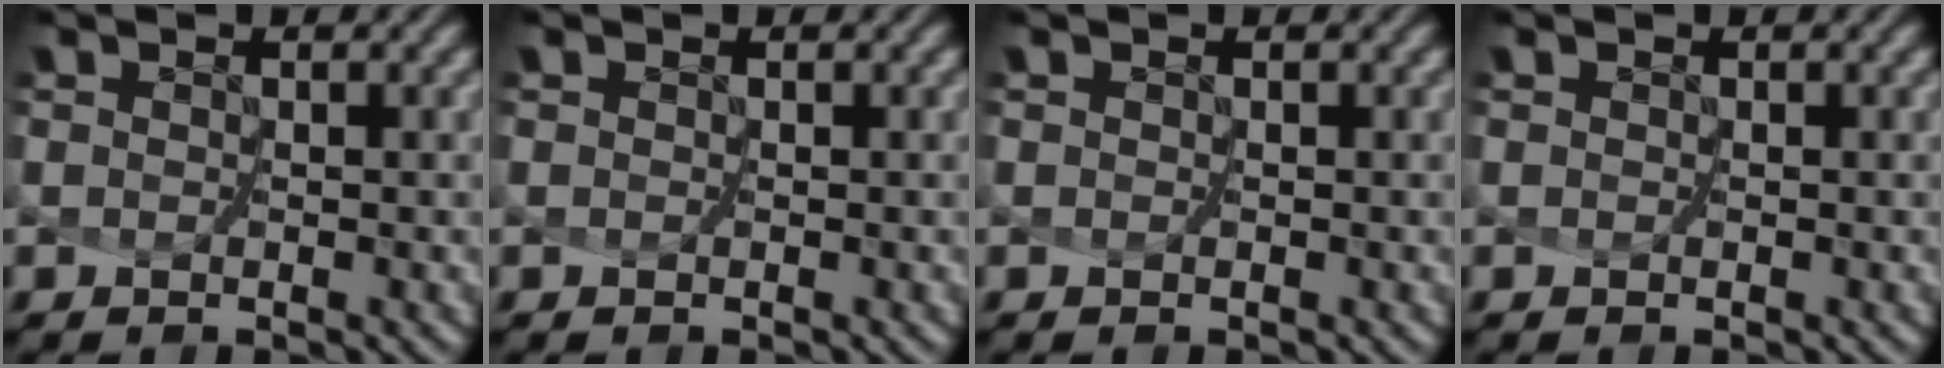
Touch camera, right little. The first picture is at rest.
{"total": 0.0}
{"total": 0.0}
{"total": 0.0}